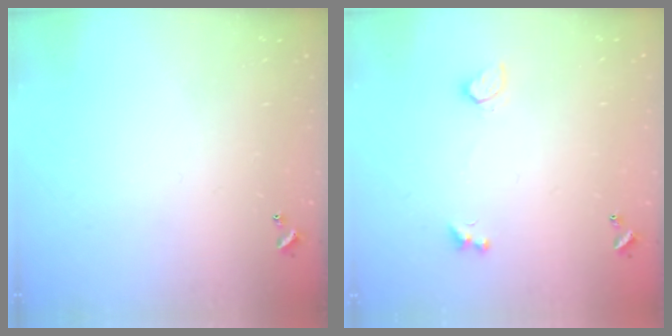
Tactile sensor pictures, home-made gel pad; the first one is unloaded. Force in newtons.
{"total": 1.8, "press": 1.8, "slide": 0.5}